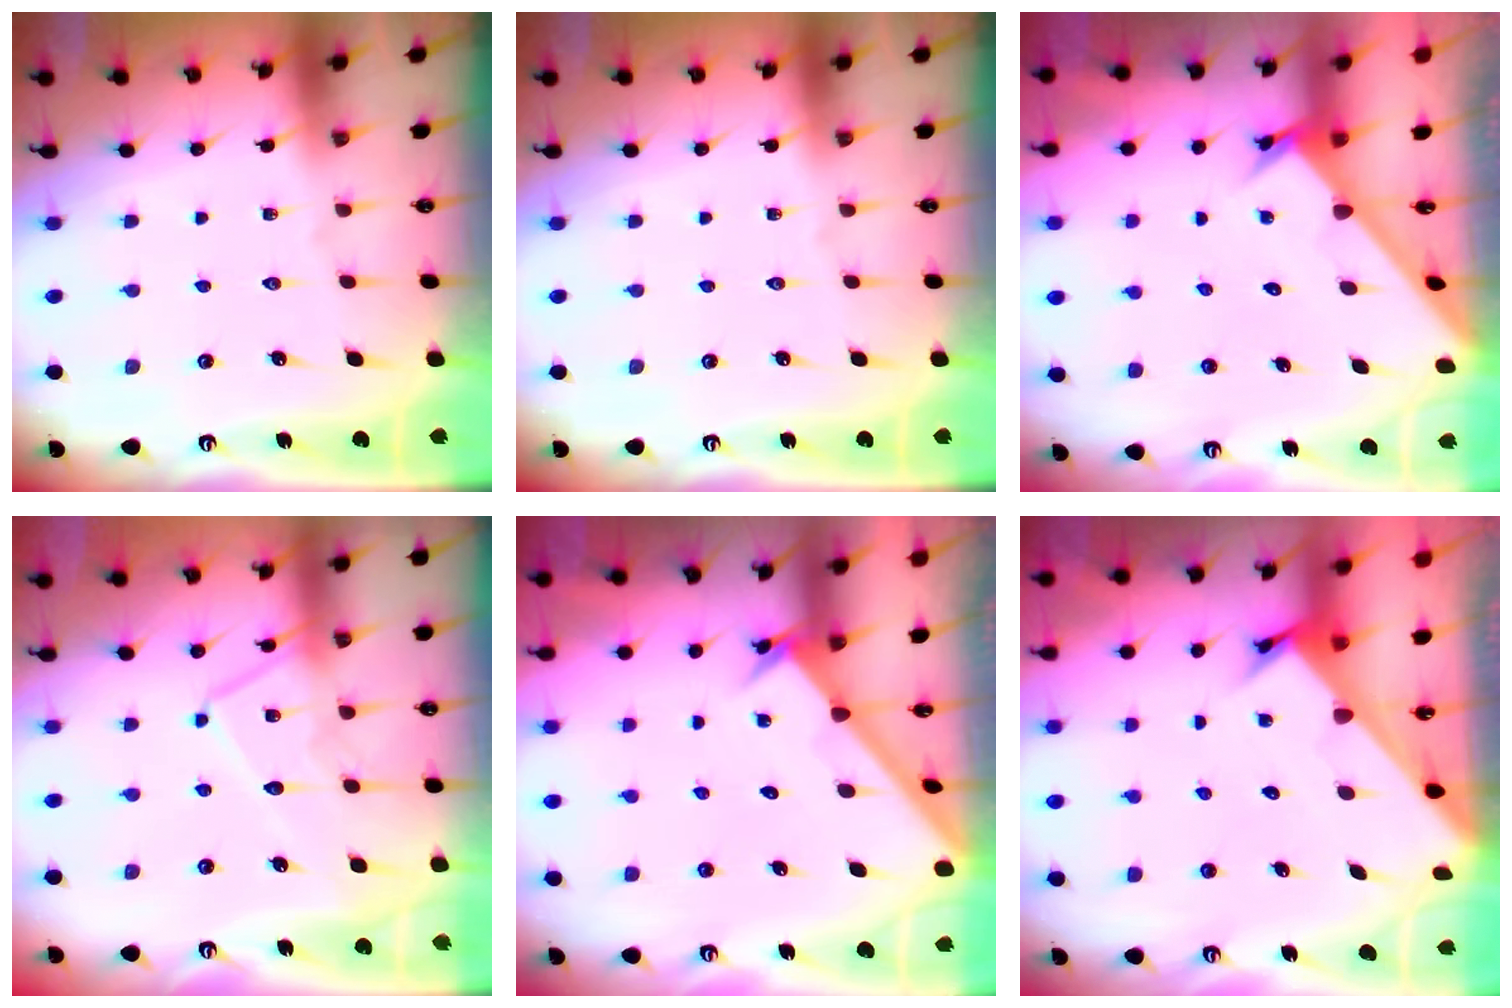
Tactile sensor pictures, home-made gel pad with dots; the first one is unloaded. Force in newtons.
{"total": 0.0}
{"total": 2.8, "press": 2.8, "slide": 0.3}
{"total": 13.1, "press": 13.1, "slide": 1.0}
{"total": 2.1, "press": 2.1, "slide": 0.2}
{"total": 2.7, "press": 2.6, "slide": 0.3}